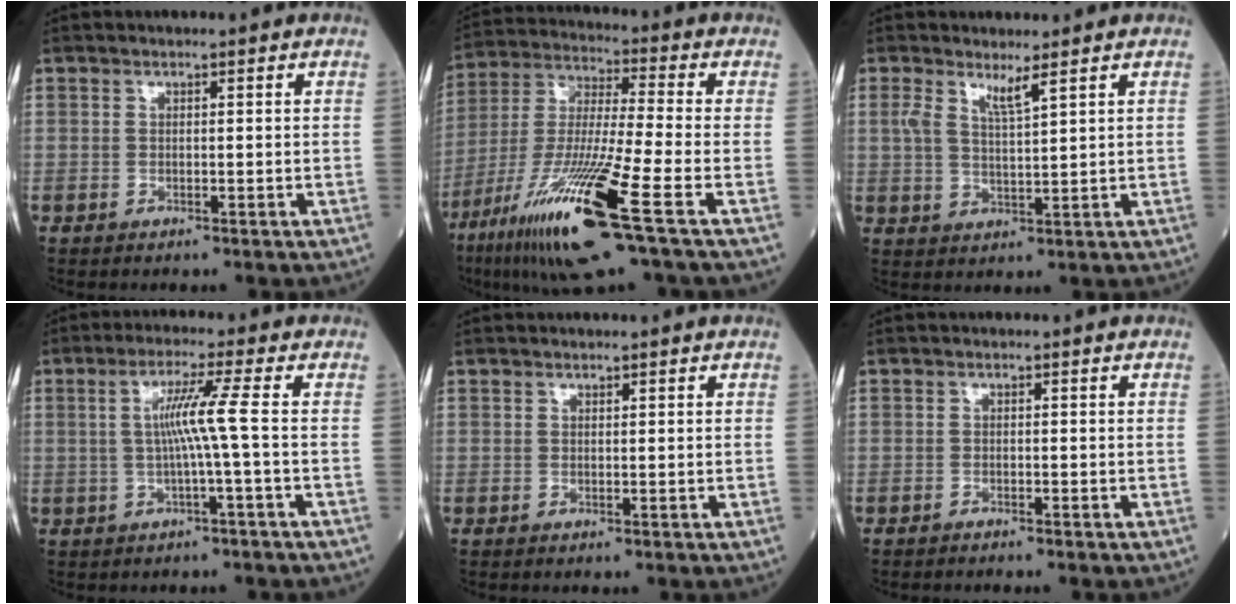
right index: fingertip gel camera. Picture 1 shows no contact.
{"total": 19.0, "force": [-9.1, 0.1, 16.7], "torque": [-0.344, -0.047, -0.172]}
{"total": 3.3, "force": [2.1, 0.0, 2.6], "torque": [-0.055, -0.002, 0.042]}
{"total": 5.4, "force": [-0.2, -1.6, 5.2], "torque": [-0.101, 0.007, 0.002]}
{"total": 0.0}
{"total": 1.2, "force": [-1.1, 0.0, 0.4], "torque": [-0.007, 0.001, -0.017]}